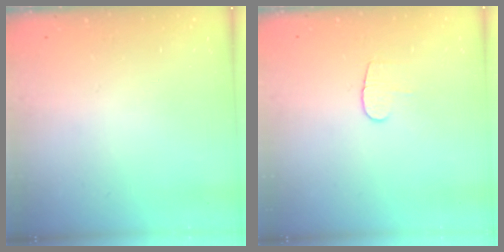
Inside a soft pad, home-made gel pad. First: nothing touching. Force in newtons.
{"total": 5.1, "press": 5.1, "slide": 0.5}